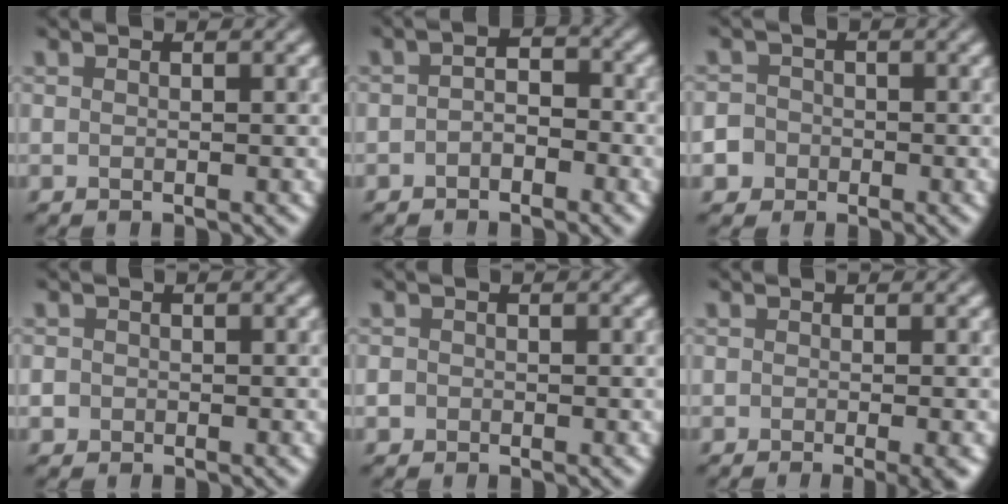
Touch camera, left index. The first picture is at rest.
{"total": 2.1, "force": [-1.0, 1.4, 1.2], "torque": [-0.021, 0.006, -0.024]}
{"total": 4.9, "force": [-2.1, 4.4, 0.9], "torque": [-0.002, -0.002, -0.059]}
{"total": 1.7, "force": [-0.4, 1.6, 0.5], "torque": [0.002, 0.002, -0.010]}
{"total": 1.3, "force": [-0.4, 1.2, 0.3], "torque": [0.003, -0.001, -0.007]}
{"total": 2.8, "force": [-1.3, 0.7, 2.4], "torque": [-0.028, -0.010, -0.013]}